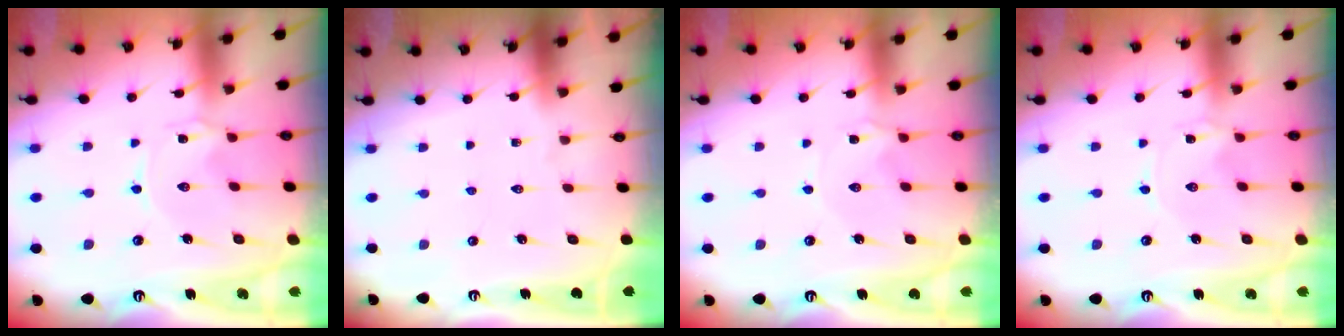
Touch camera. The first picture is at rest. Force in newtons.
{"total": 0.0}
{"total": 1.1, "press": 1.0, "slide": 0.3}
{"total": 0.0}